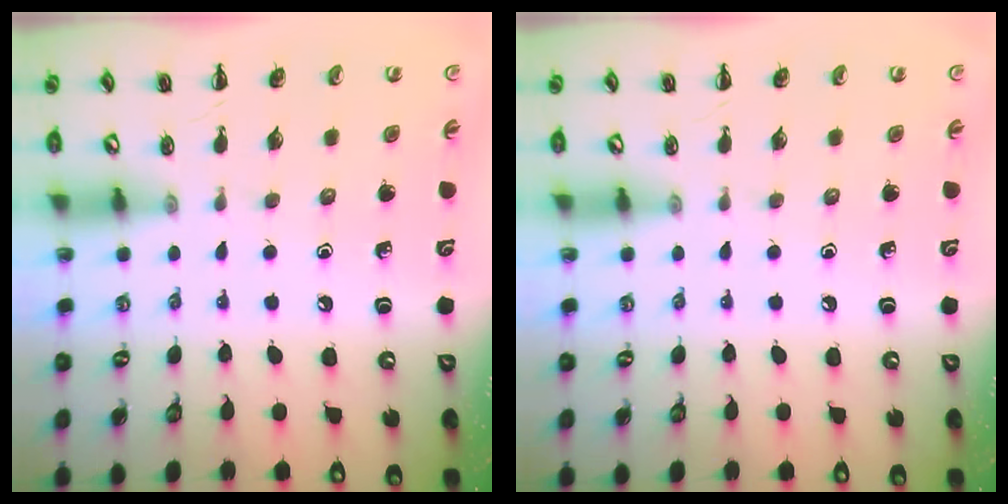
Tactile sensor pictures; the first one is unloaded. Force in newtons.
{"total": 0.0}